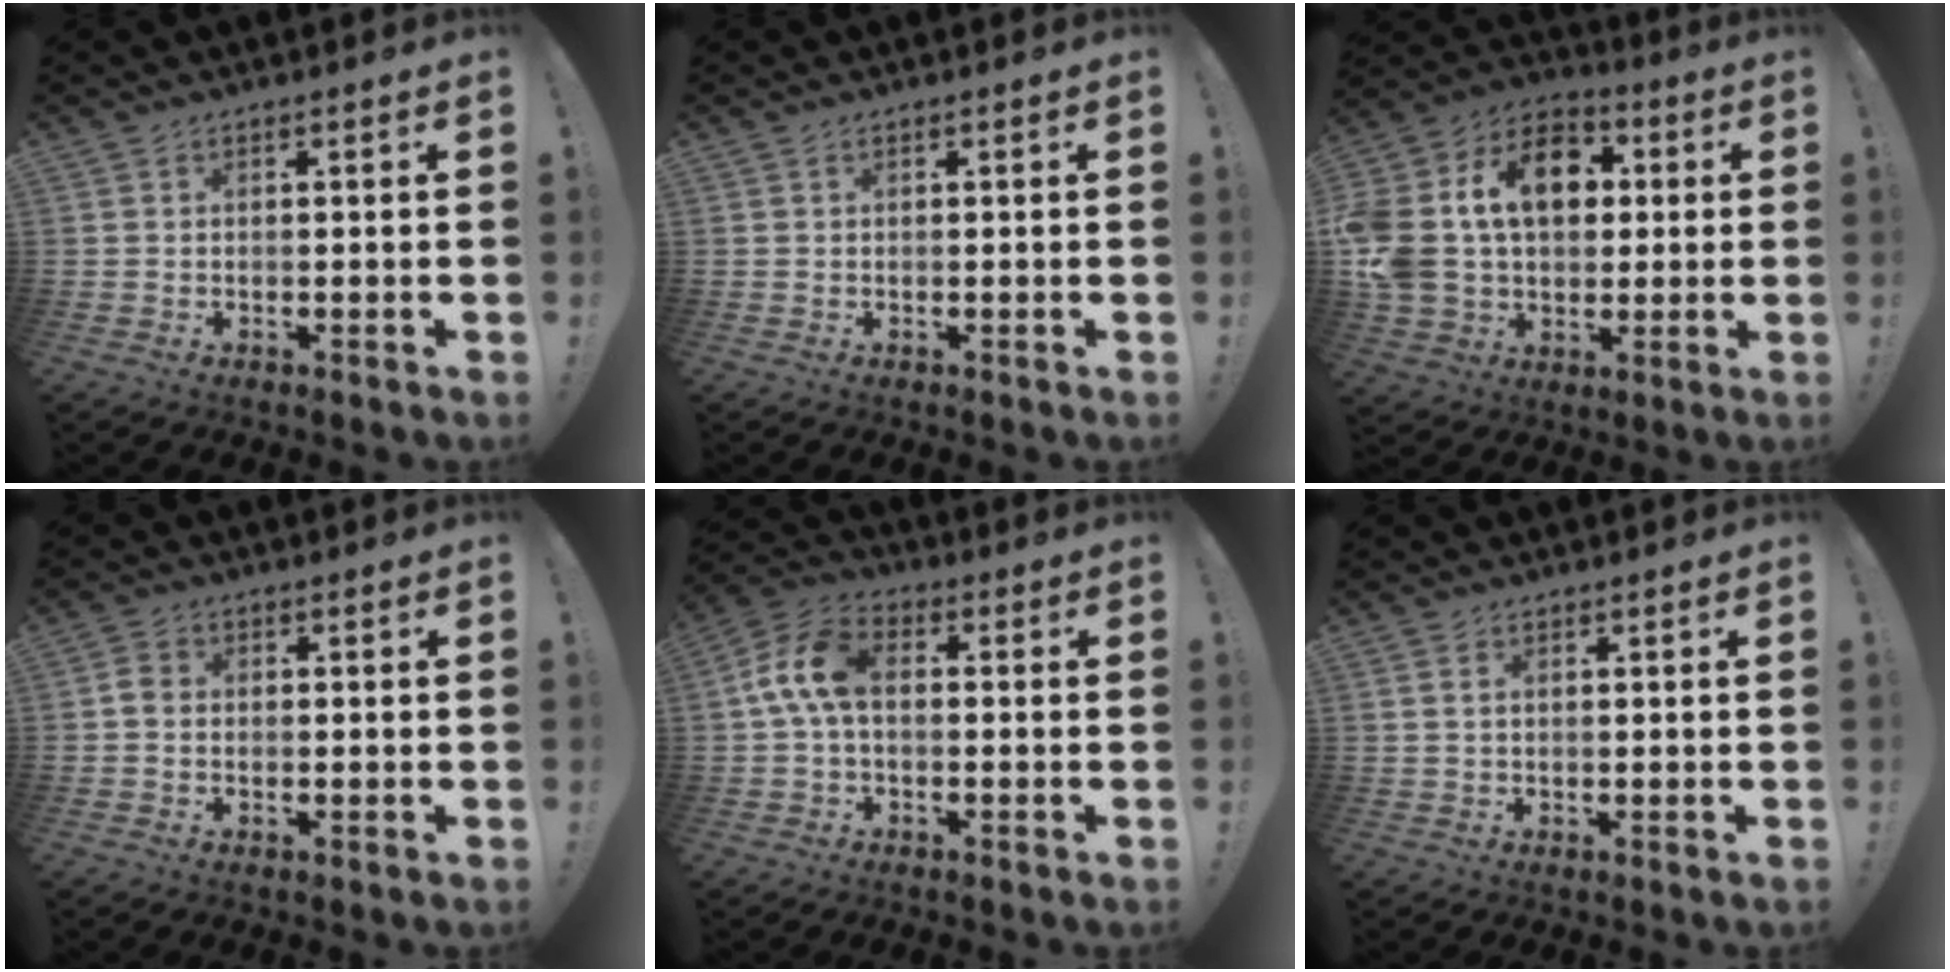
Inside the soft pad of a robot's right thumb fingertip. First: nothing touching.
{"total": 0.0}
{"total": 22.1, "force": [4.8, 16.2, 14.3], "torque": [-0.261, 0.001, 0.096]}
{"total": 2.9, "force": [-0.4, 2.2, 1.8], "torque": [-0.037, 0.014, -0.004]}
{"total": 10.6, "force": [0.6, 6.2, 8.5], "torque": [-0.170, 0.011, 0.015]}
{"total": 1.7, "force": [0.7, 1.3, 0.9], "torque": [-0.015, 0.003, 0.012]}